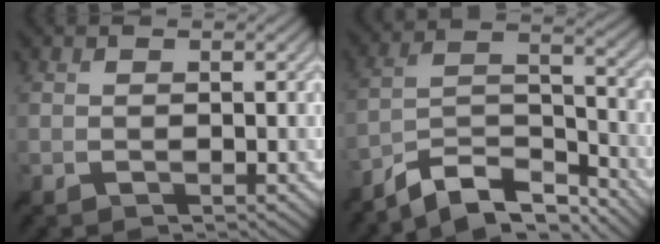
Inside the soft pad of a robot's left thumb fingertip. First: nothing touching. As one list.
[{"total": 9.8, "force": [-8.0, 3.0, 4.8], "torque": [-0.092, 0.011, -0.154]}]